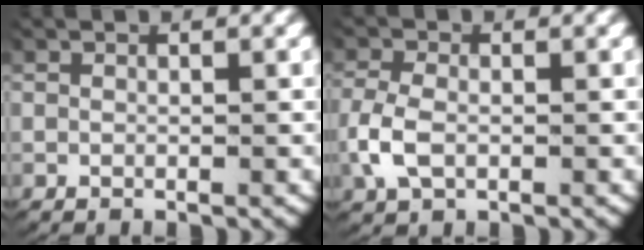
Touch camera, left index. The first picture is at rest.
{"total": 3.1, "force": [-0.6, 2.1, 2.2], "torque": [-0.068, -0.008, -0.005]}